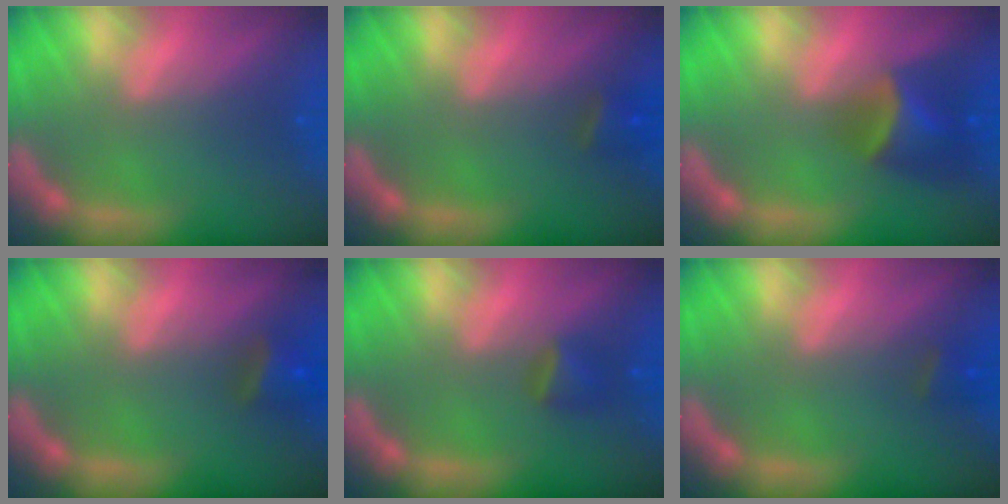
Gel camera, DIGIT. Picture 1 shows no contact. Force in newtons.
{"total": 1.9}
{"total": 5.0}
{"total": 2.9}
{"total": 1.9}
{"total": 1.4}